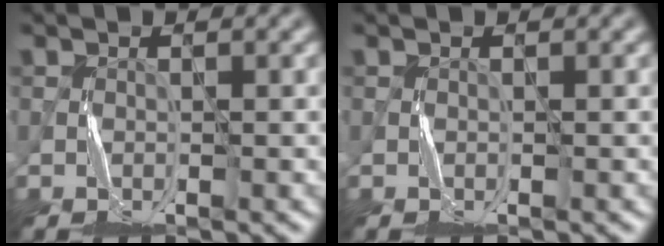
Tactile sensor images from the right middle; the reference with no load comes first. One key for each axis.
{"total": 0.0}